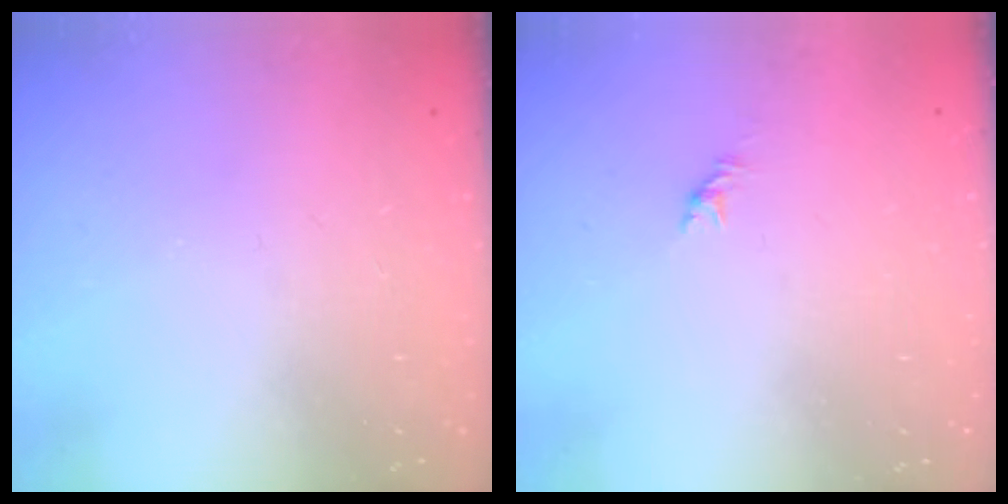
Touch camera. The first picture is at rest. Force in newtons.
{"total": 0.0}